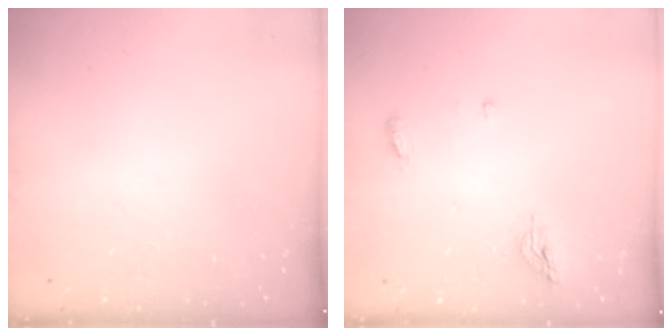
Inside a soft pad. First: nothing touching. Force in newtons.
{"total": 9.0, "press": 5.9, "slide": 6.9}